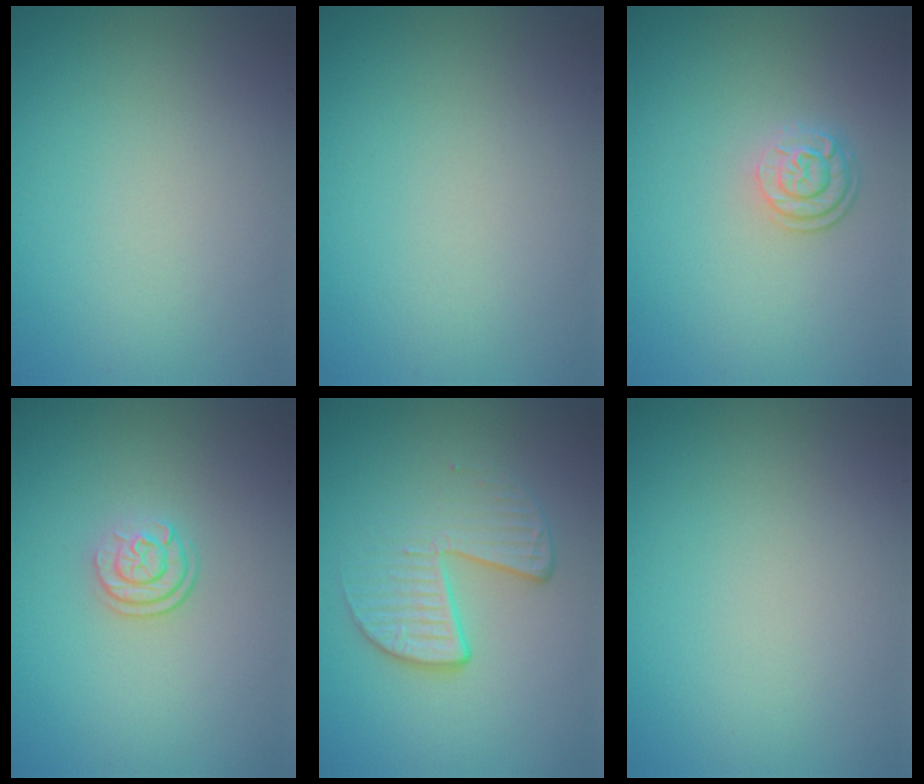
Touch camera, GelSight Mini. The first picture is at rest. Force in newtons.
{"total": 0.0}
{"total": 2.5, "press": 1.9, "slide": 1.6}
{"total": 2.3, "press": 1.7, "slide": 1.7}
{"total": 4.2, "press": 2.6, "slide": 3.3}
{"total": 0.0}